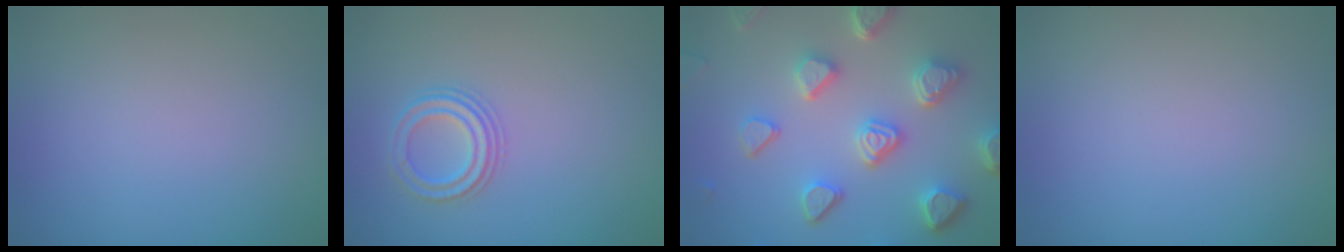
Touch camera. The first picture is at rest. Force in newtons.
{"total": 2.2, "press": 2.1, "slide": 0.7}
{"total": 6.5, "press": 5.3, "slide": 3.8}
{"total": 0.0}